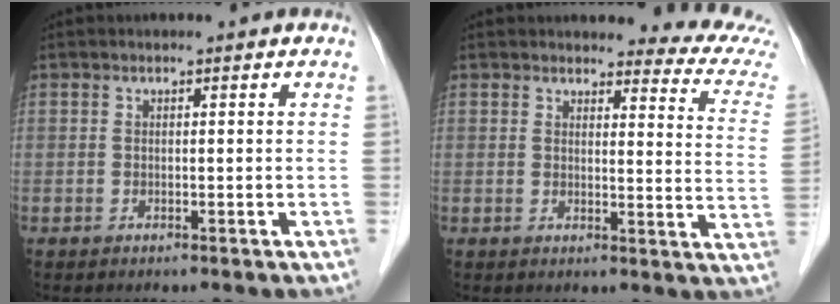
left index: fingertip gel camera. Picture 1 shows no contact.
{"total": 9.5, "force": [9.2, 0.5, 2.0], "torque": [-0.009, -0.071, 0.074]}